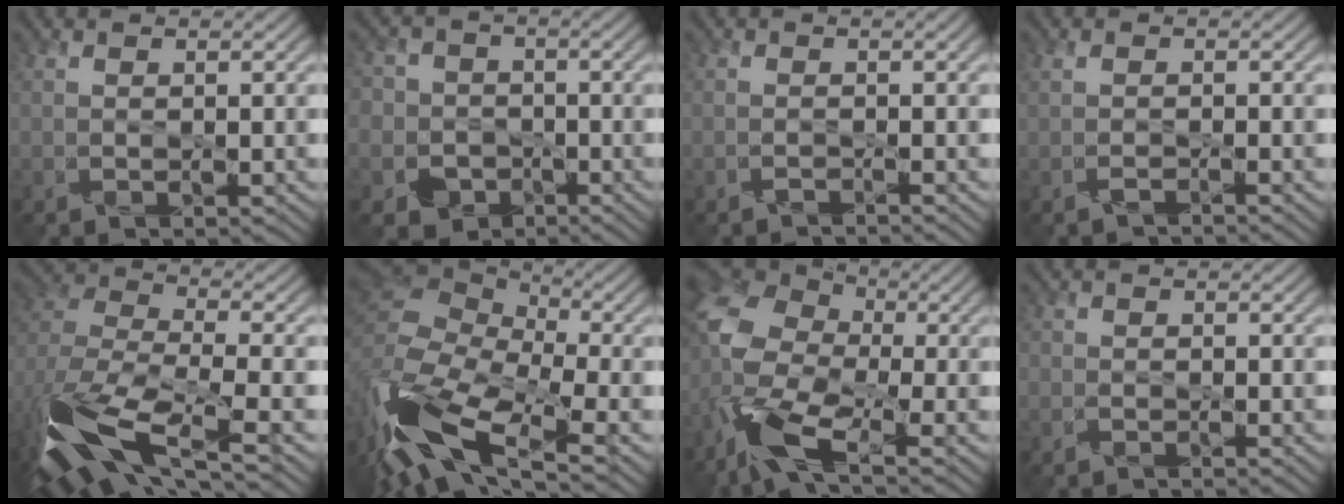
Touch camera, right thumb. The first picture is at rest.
{"total": 6.7, "force": [-1.9, 6.3, 1.0], "torque": [-0.047, 0.007, -0.070]}
{"total": 0.7, "force": [-0.6, -0.3, -0.2], "torque": [0.011, 0.003, -0.016]}
{"total": 0.6, "force": [-0.5, 0.1, 0.2], "torque": [-0.003, 0.006, -0.013]}
{"total": 13.5, "force": [-6.9, 6.1, 9.9], "torque": [-0.252, -0.024, -0.135]}
{"total": 15.9, "force": [-7.2, 7.6, 11.9], "torque": [-0.296, -0.011, -0.135]}
{"total": 13.5, "force": [-6.4, 7.1, 9.6], "torque": [-0.227, -0.016, -0.142]}
{"total": 1.2, "force": [-1.0, 0.8, 0.1], "torque": [0.002, -0.002, -0.020]}